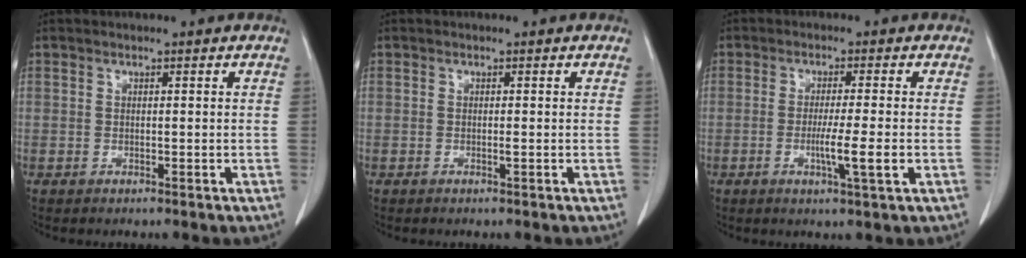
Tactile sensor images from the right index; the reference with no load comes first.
{"total": 0.0}
{"total": 5.1, "force": [-1.1, -0.5, 4.9], "torque": [-0.083, -0.009, -0.017]}